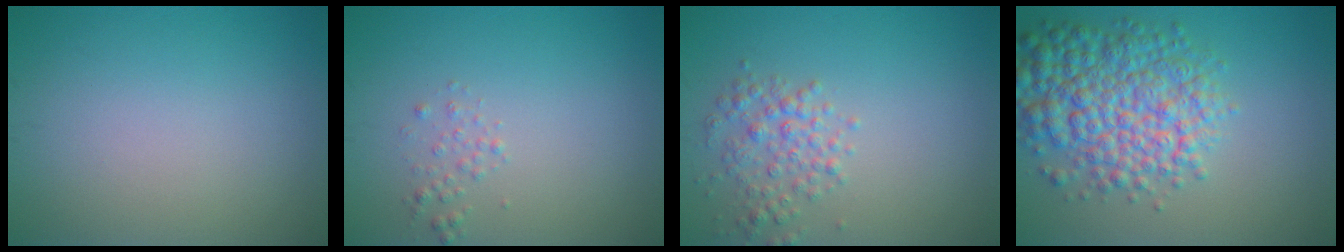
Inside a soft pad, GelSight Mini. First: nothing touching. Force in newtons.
{"total": 0.9, "press": 0.9, "slide": 0.1}
{"total": 2.8, "press": 2.8, "slide": 0.1}
{"total": 8.0, "press": 8.0, "slide": 0.2}